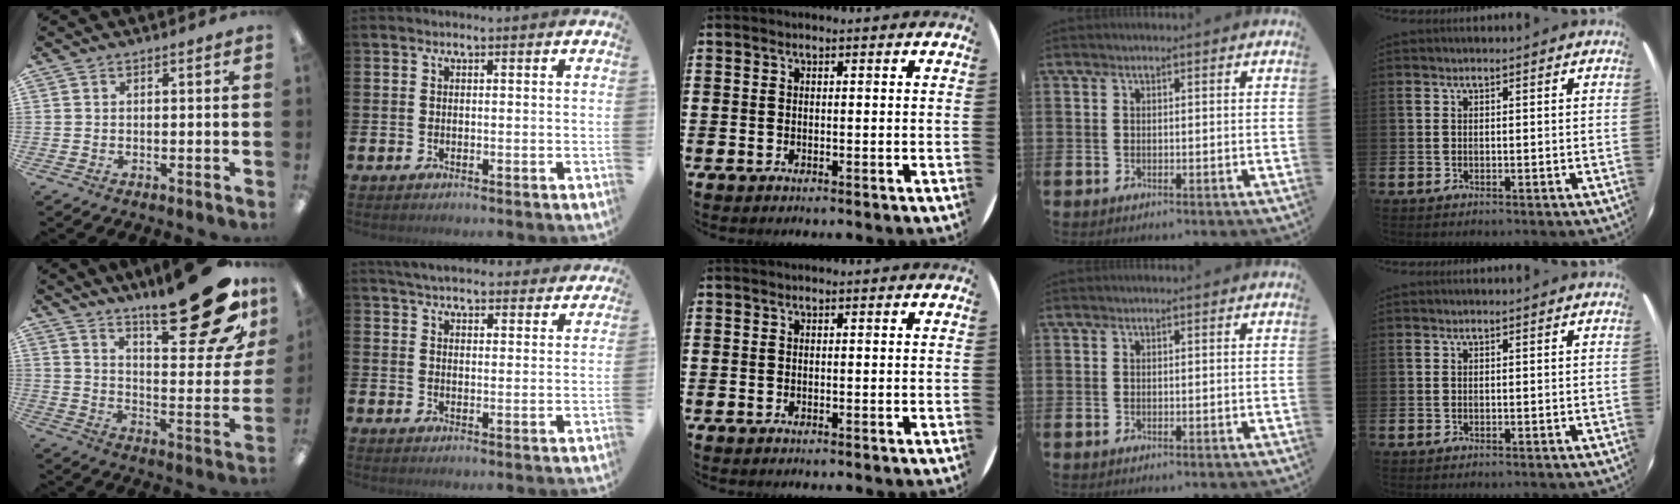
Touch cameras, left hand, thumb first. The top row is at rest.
{"thumb": {"total": 25.4, "force": [16.8, 7.6, 17.5], "torque": [-0.231, -0.115, 0.268]}, "index": {"total": 5.2, "force": [5.0, 1.0, 0.7], "torque": [-0.026, -0.029, 0.090]}}